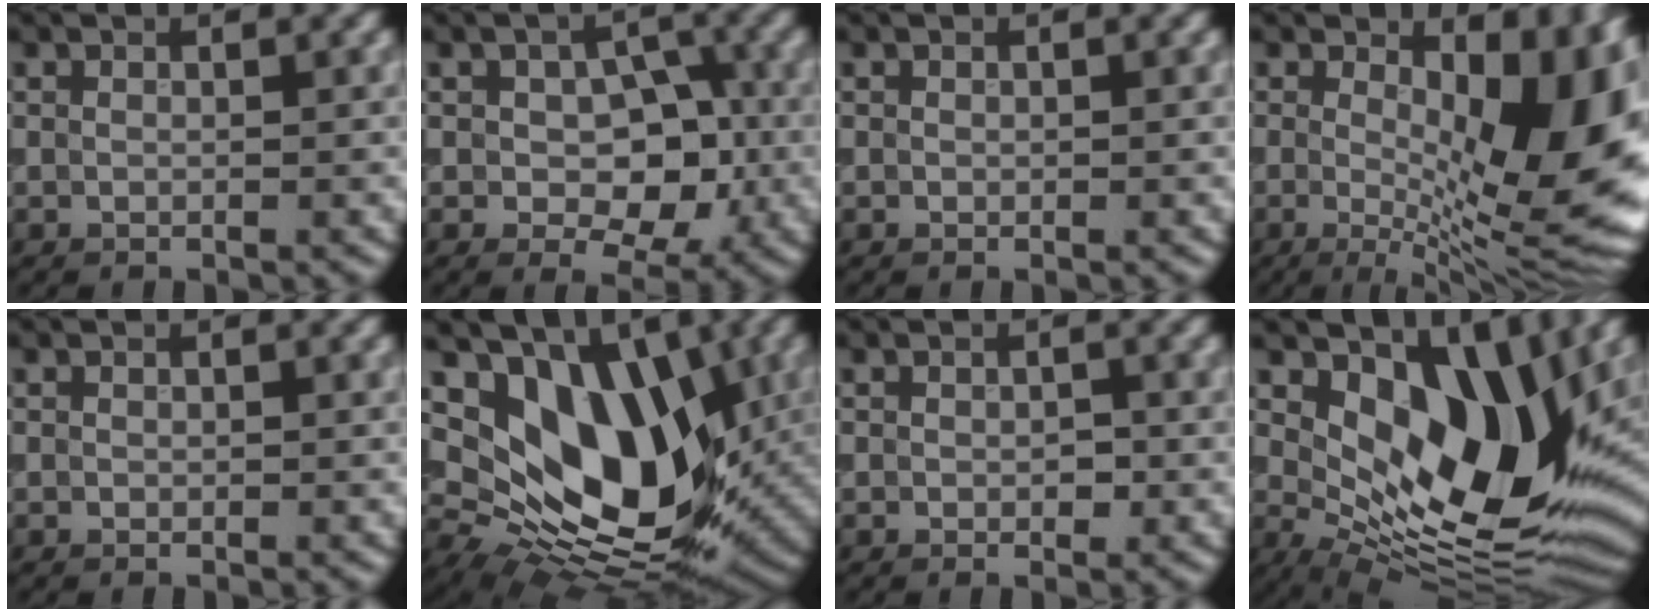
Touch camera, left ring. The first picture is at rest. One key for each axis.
{"total": 6.3, "fx": -0.4, "fy": 4.0, "fz": 4.9, "tx": -0.067, "ty": -0.004, "tz": -0.008}
{"total": 0.0}
{"total": 15.1, "fx": 1.2, "fy": 6.9, "fz": 13.4, "tx": -0.140, "ty": 0.001, "tz": 0.019}
{"total": 0.0}
{"total": 13.5, "fx": 3.6, "fy": 8.3, "fz": 10.1, "tx": -0.157, "ty": -0.006, "tz": 0.063}
{"total": 1.2, "fx": -0.1, "fy": 0.7, "fz": 1.0, "tx": -0.013, "ty": -0.002, "tz": -0.001}
{"total": 11.9, "fx": 3.8, "fy": 5.8, "fz": 9.7, "tx": -0.151, "ty": -0.023, "tz": 0.073}